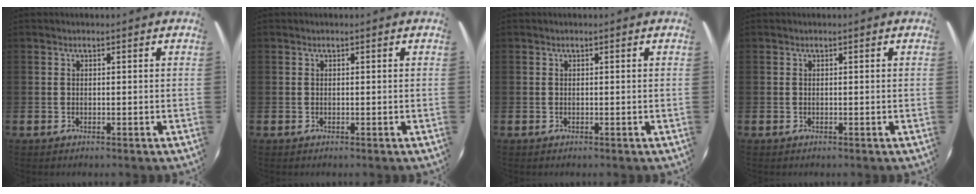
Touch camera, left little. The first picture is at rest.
{"total": 0.0}
{"total": 0.0}
{"total": 0.0}